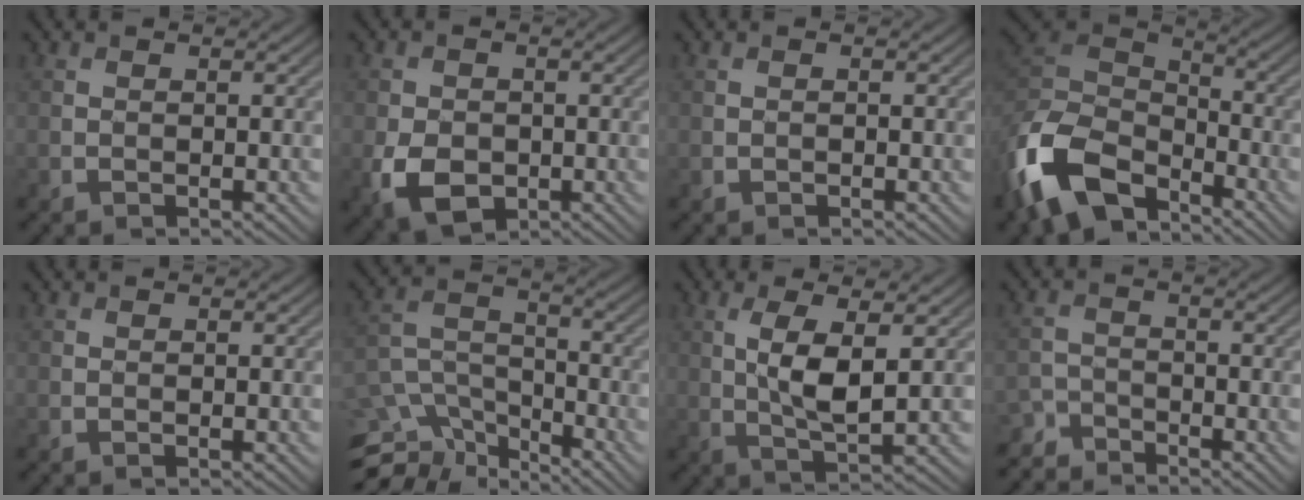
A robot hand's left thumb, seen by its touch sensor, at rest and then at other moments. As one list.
[{"total": 5.6, "force": [-1.8, 4.1, 3.4], "torque": [-0.078, -0.016, -0.035]}, {"total": 0.0}, {"total": 14.2, "force": [-8.2, 8.4, 8.0], "torque": [-0.220, -0.019, -0.163]}, {"total": 0.0}, {"total": 11.4, "force": [-8.8, 5.4, 4.9], "torque": [-0.117, -0.007, -0.144]}, {"total": 6.1, "force": [1.2, 1.7, 5.8], "torque": [-0.122, -0.002, 0.024]}, {"total": 3.5, "force": [-3.4, 0.9, 0.1], "torque": [0.001, -0.001, -0.076]}]